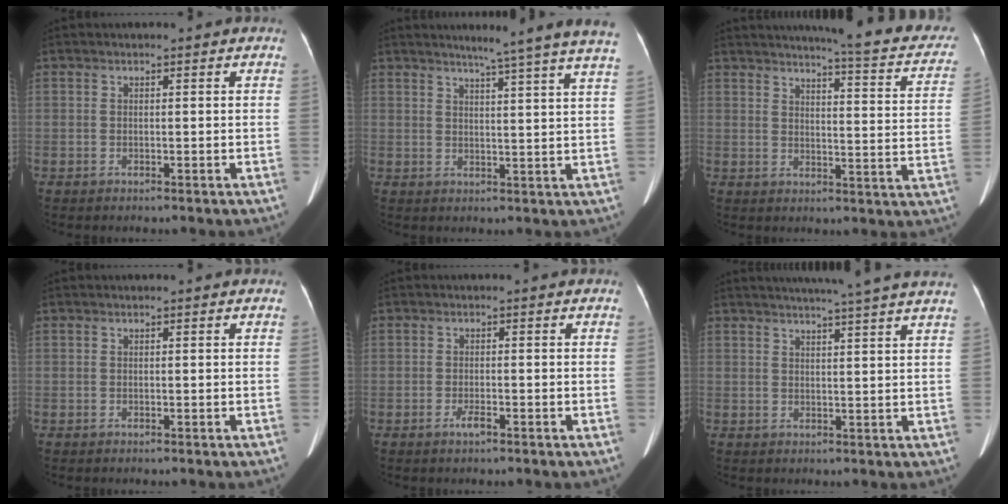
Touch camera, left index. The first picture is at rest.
{"total": 14.4, "force": [12.1, -1.7, 7.5], "torque": [-0.104, -0.034, 0.131]}
{"total": 17.8, "force": [15.5, 2.2, 8.5], "torque": [-0.095, -0.038, 0.163]}
{"total": 0.0}
{"total": 1.6, "force": [-1.2, 0.2, 1.0], "torque": [-0.025, -0.005, -0.022]}
{"total": 12.3, "force": [10.5, -1.0, 6.3], "torque": [-0.091, 0.003, 0.114]}